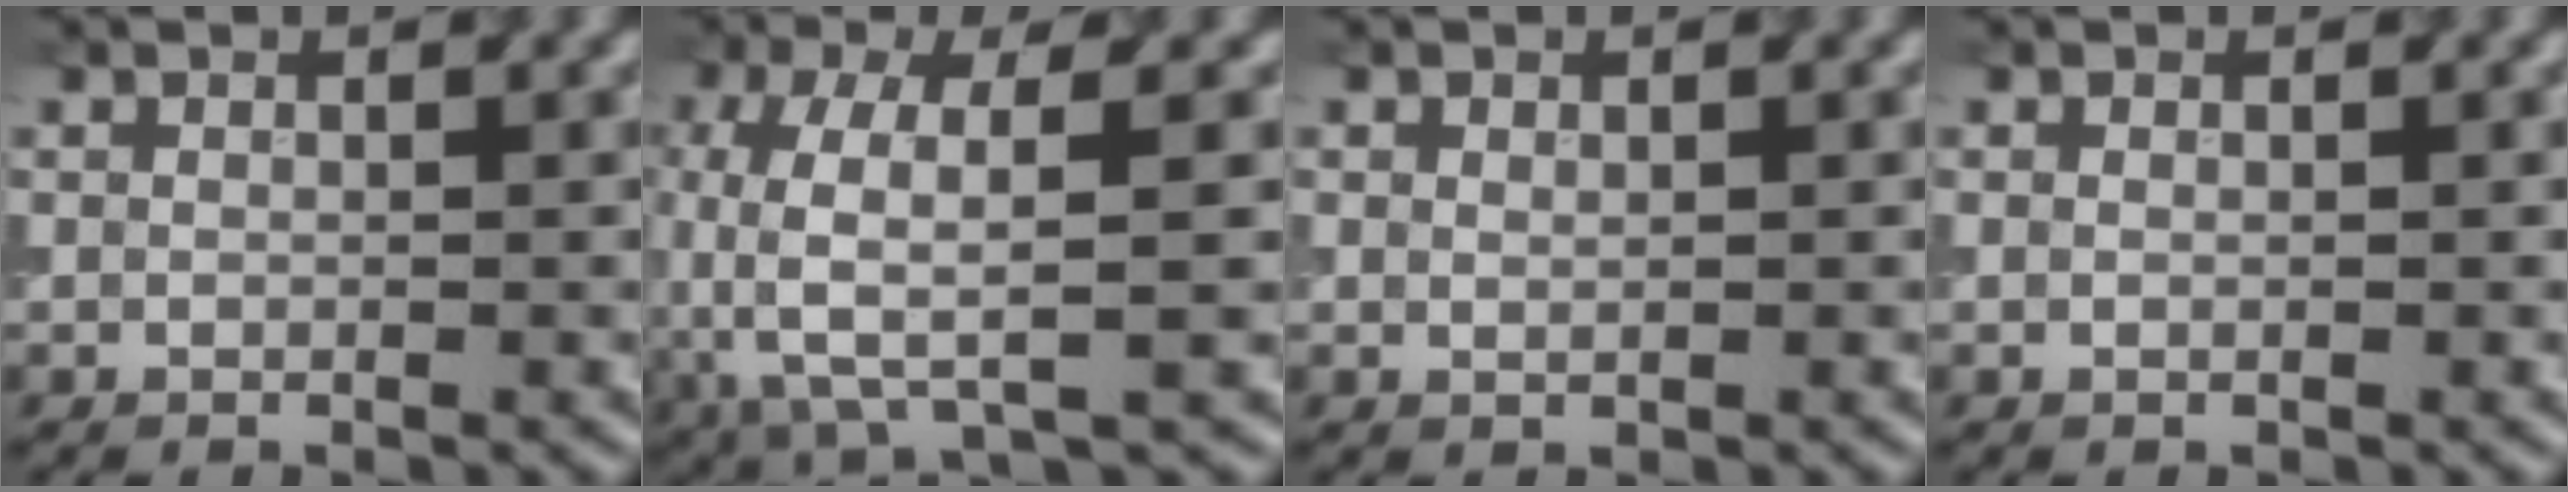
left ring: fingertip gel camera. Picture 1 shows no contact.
{"total": 7.2, "force": [-0.7, 2.7, 6.7], "torque": [-0.150, -0.001, -0.016]}
{"total": 0.6, "force": [0.3, 0.4, 0.3], "torque": [-0.004, -0.001, 0.005]}
{"total": 0.0}